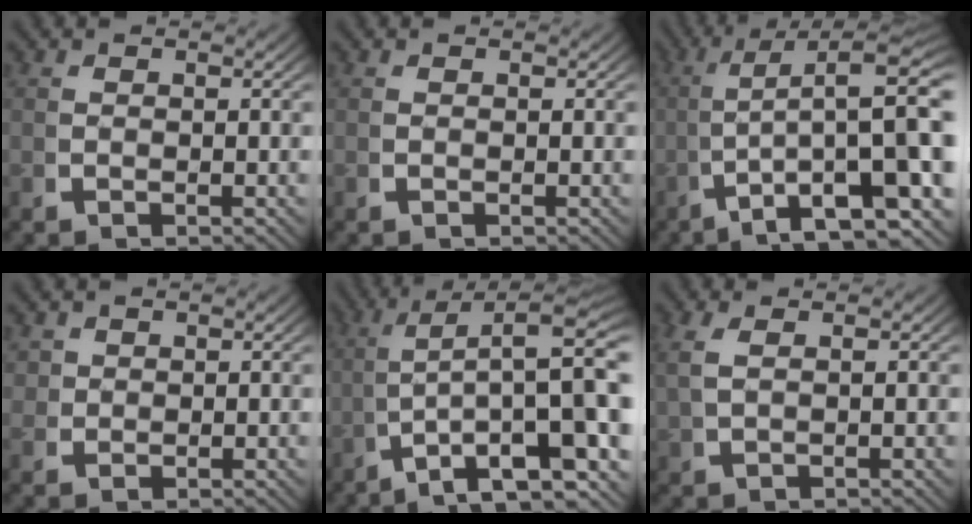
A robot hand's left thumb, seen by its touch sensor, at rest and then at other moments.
{"total": 0.0}
{"total": 11.6, "force": [0.5, 4.8, 10.5], "torque": [-0.159, -0.005, 0.014]}
{"total": 1.7, "force": [0.9, 1.3, 0.6], "torque": [-0.015, -0.003, 0.023]}
{"total": 10.4, "force": [-0.4, 4.3, 9.4], "torque": [-0.152, -0.017, 0.006]}
{"total": 1.6, "force": [0.7, 0.4, 1.3], "torque": [-0.037, 0.006, 0.023]}